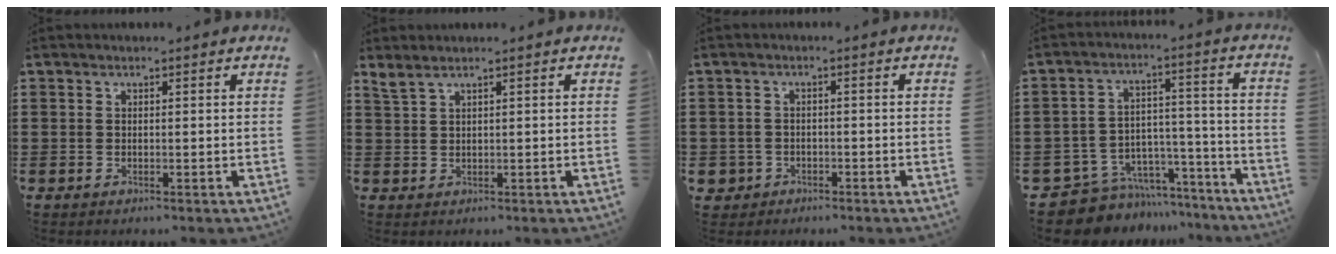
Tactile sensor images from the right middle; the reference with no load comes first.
{"total": 1.6, "force": [1.3, 0.4, 0.9], "torque": [-0.023, 0.001, 0.025]}
{"total": 2.0, "force": [-1.2, 1.5, 0.3], "torque": [-0.018, -0.001, -0.031]}
{"total": 8.2, "force": [-7.2, 3.7, 0.9], "torque": [-0.024, 0.019, -0.137]}